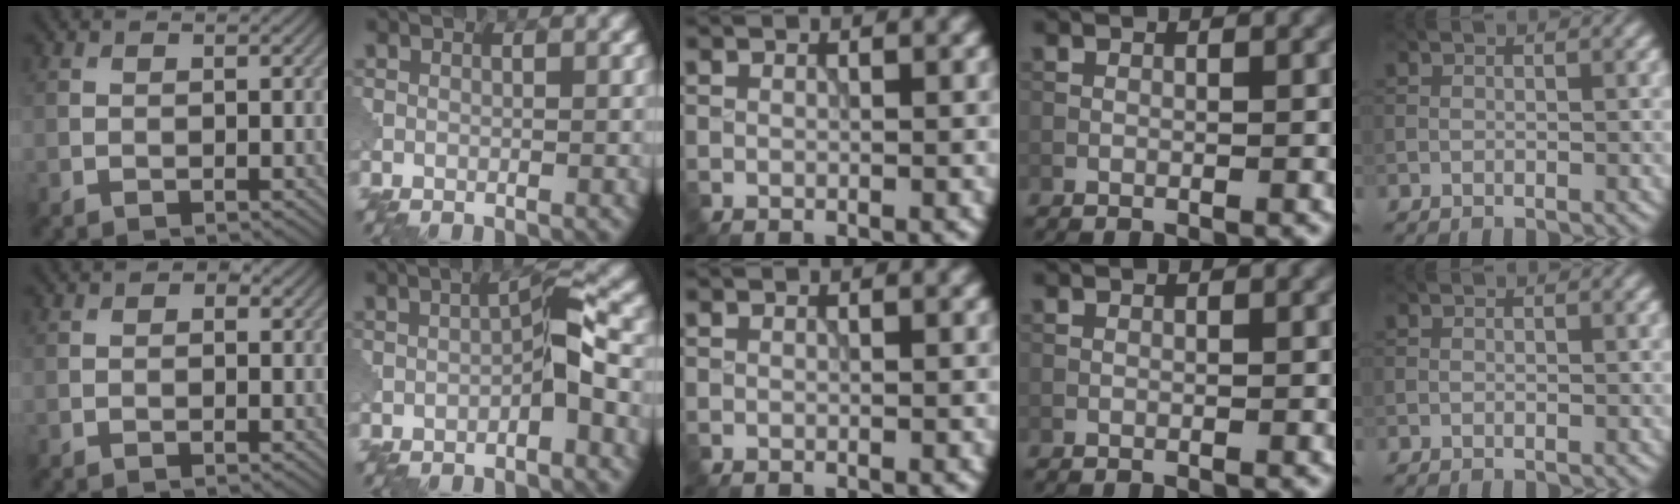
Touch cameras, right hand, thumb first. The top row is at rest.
{"thumb": {"total": 1.4, "force": [0.6, 0.9, 0.9], "torque": [-0.010, -0.003, 0.002]}, "index": {"total": 2.9, "force": [-1.0, 0.6, 2.7], "torque": [-0.045, 0.013, -0.020]}}